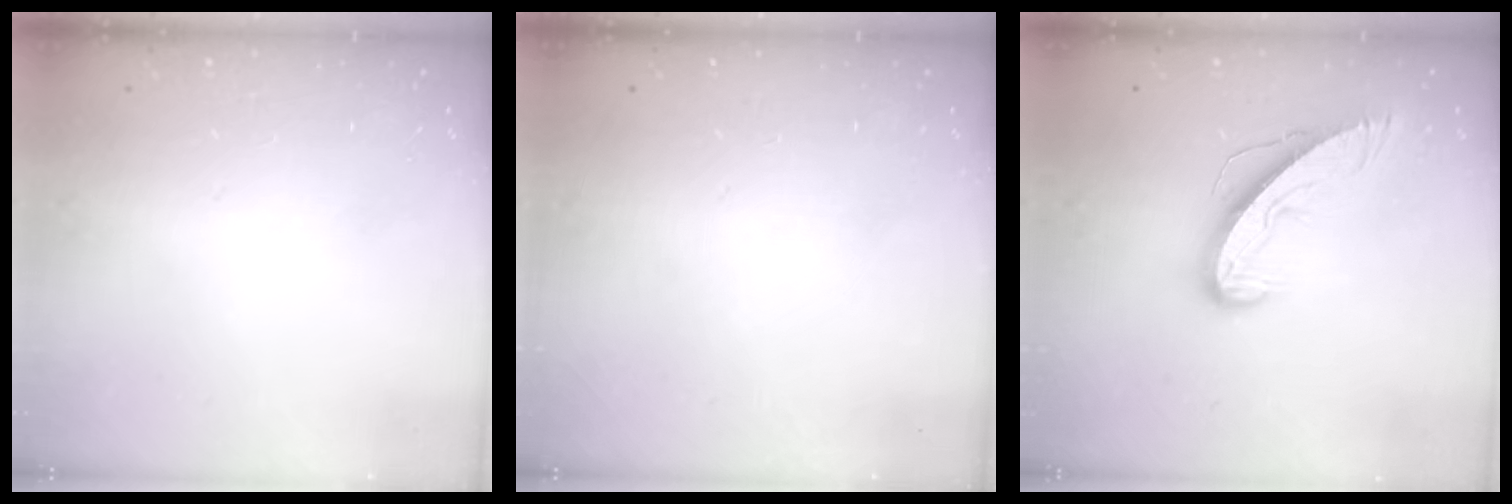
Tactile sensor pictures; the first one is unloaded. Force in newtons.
{"total": 0.0}
{"total": 9.3, "press": 9.2, "slide": 0.6}